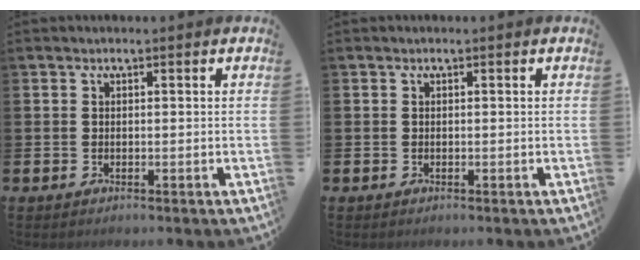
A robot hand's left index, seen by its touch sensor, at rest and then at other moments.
{"total": 0.0}